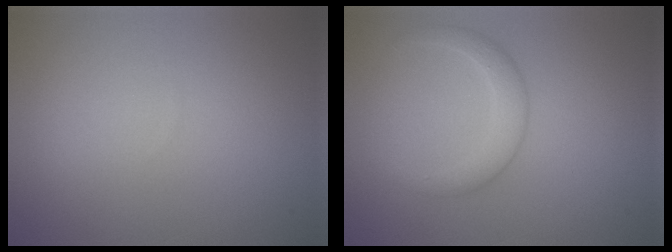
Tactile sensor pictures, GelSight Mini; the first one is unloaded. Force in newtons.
{"total": 2.3, "press": 2.3, "slide": 0.1}